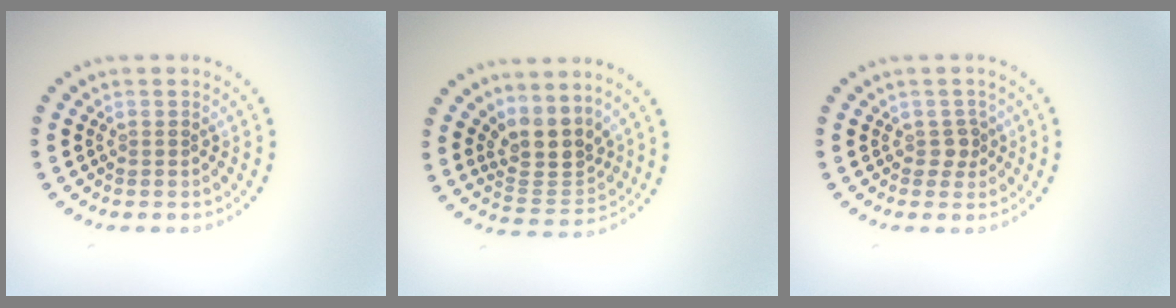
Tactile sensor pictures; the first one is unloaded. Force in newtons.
{"total": 3.9, "press": 3.2, "slide": 2.2}
{"total": 1.3, "press": 1.1, "slide": 0.7}